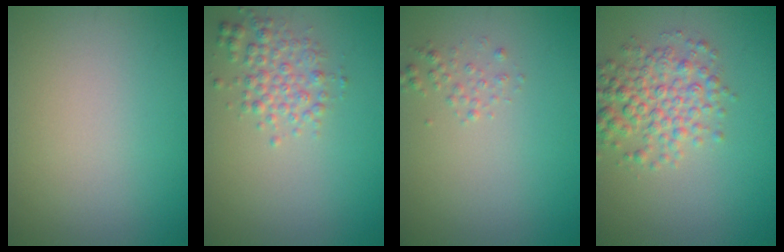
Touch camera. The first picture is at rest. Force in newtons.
{"total": 2.5, "press": 2.5, "slide": 0.0}
{"total": 0.9, "press": 0.9, "slide": 0.1}
{"total": 4.4, "press": 4.4, "slide": 0.0}